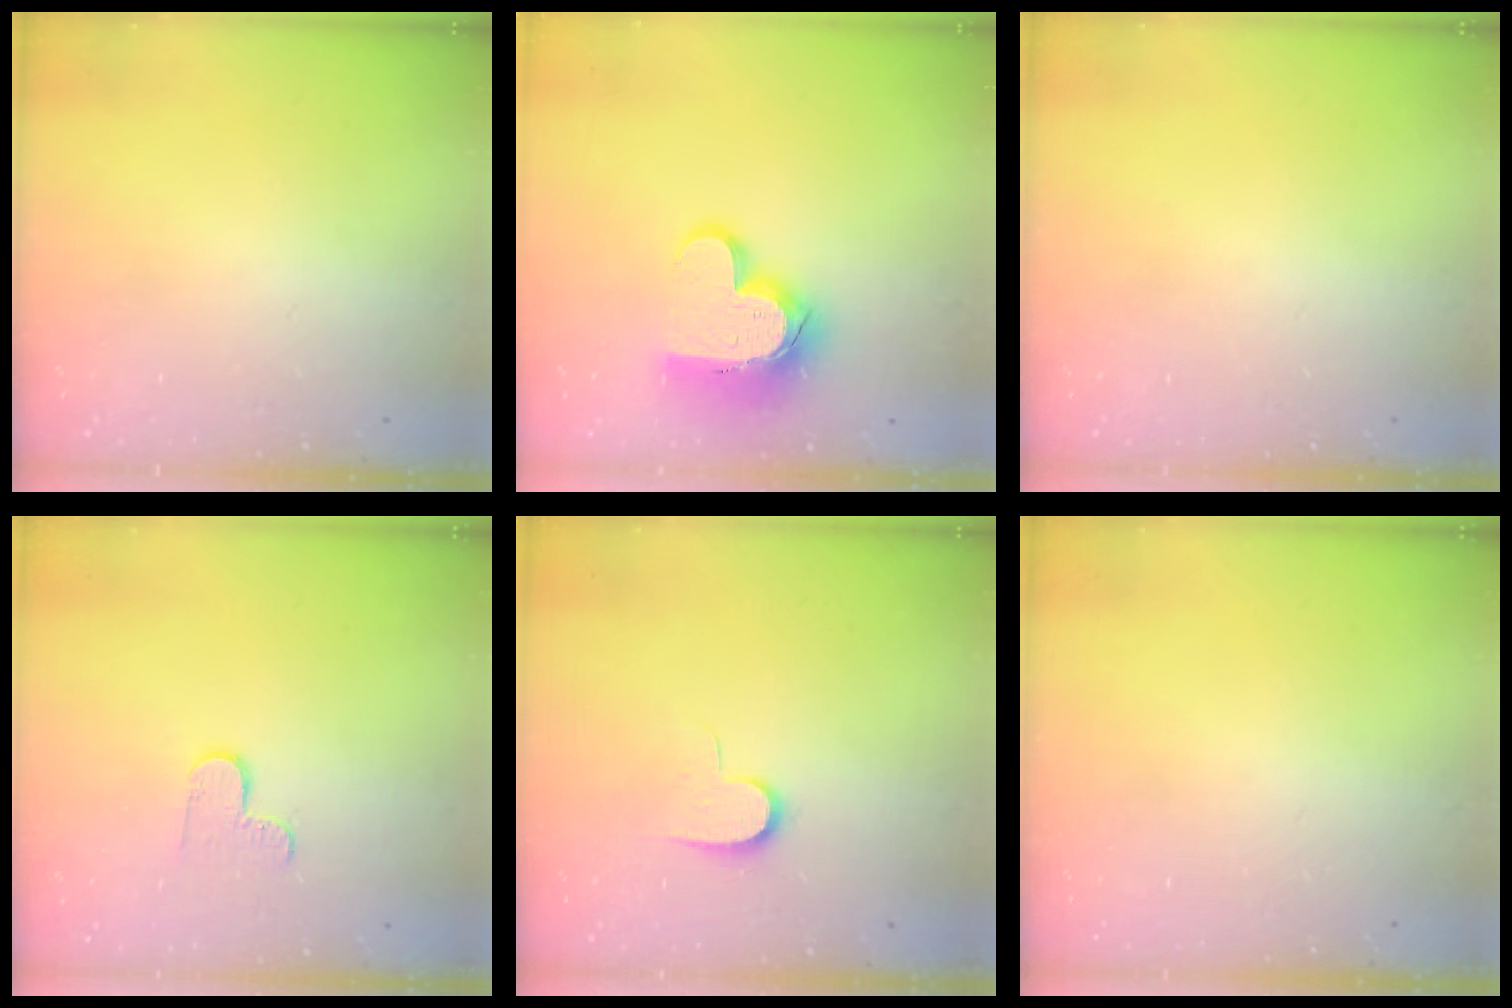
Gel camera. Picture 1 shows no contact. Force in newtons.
{"total": 15.5, "press": 15.5, "slide": 1.3}
{"total": 0.0}
{"total": 5.1, "press": 5.0, "slide": 0.5}
{"total": 7.1, "press": 7.1, "slide": 0.7}
{"total": 0.0}